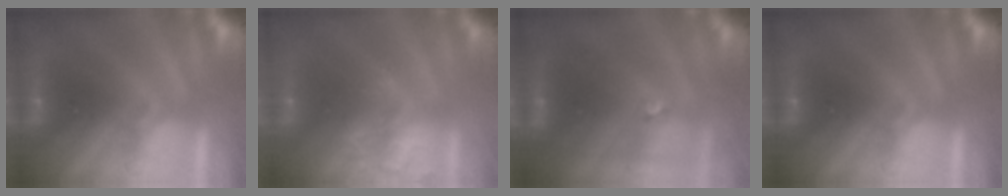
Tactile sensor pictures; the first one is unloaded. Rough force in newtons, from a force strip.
{"total": 1.6}
{"total": 4.5}
{"total": 0.0}